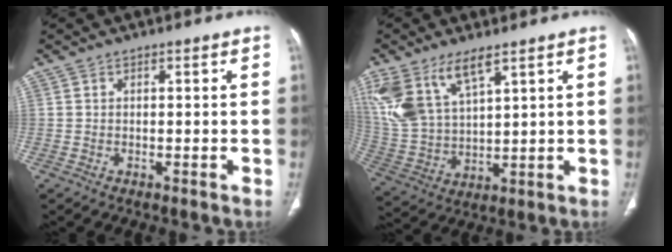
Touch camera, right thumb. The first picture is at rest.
{"total": 13.7, "force": [8.1, 5.9, 9.3], "torque": [-0.197, -0.021, 0.179]}